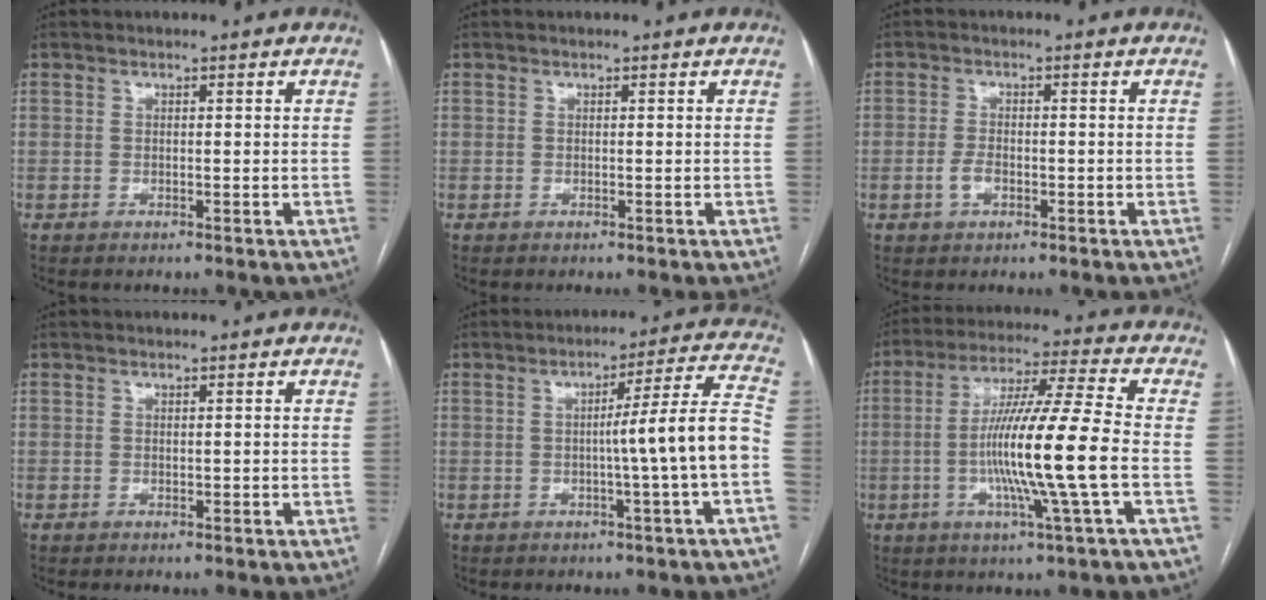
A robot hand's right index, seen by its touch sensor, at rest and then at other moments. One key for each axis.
{"total": 0.0}
{"total": 2.6, "fx": -1.0, "fy": 1.3, "fz": 2.0, "tx": -0.043, "ty": 0.004, "tz": -0.017}
{"total": 0.0}
{"total": 10.0, "fx": -1.9, "fy": -1.8, "fz": 9.7, "tx": -0.134, "ty": 0.014, "tz": -0.026}
{"total": 14.6, "fx": -2.7, "fy": -1.4, "fz": 14.2, "tx": -0.260, "ty": -0.005, "tz": -0.055}